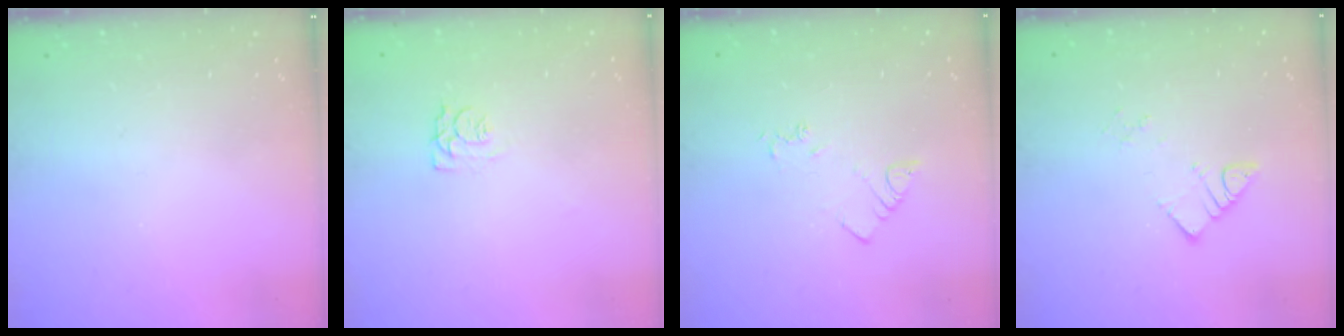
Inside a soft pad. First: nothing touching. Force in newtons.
{"total": 5.0, "press": 4.9, "slide": 0.5}
{"total": 2.3, "press": 2.3, "slide": 0.3}
{"total": 5.1, "press": 5.1, "slide": 0.4}